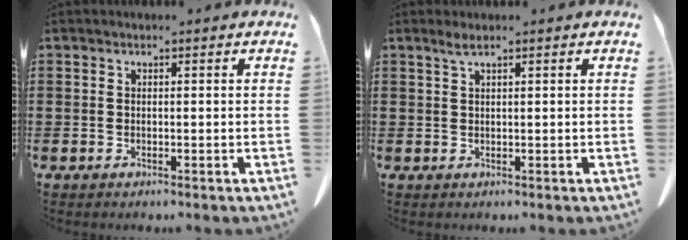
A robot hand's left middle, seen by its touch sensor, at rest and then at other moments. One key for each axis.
{"total": 1.5, "fx": 1.0, "fy": 0.1, "fz": 1.1, "tx": -0.024, "ty": 0.001, "tz": 0.017}